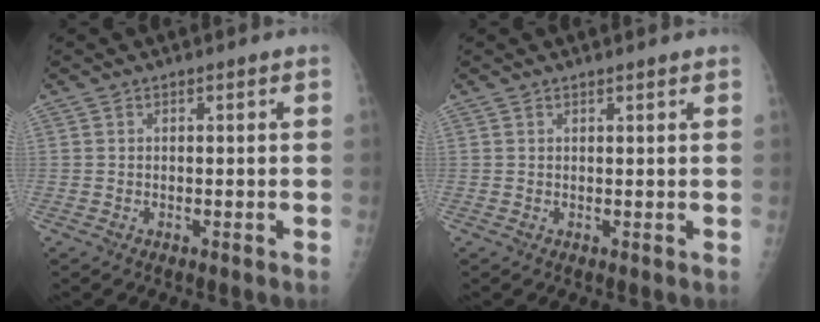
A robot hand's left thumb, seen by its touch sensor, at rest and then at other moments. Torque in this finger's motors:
{"motor_torque": [-0.22, -0.05, -0.23, -0.23, 0.03]}